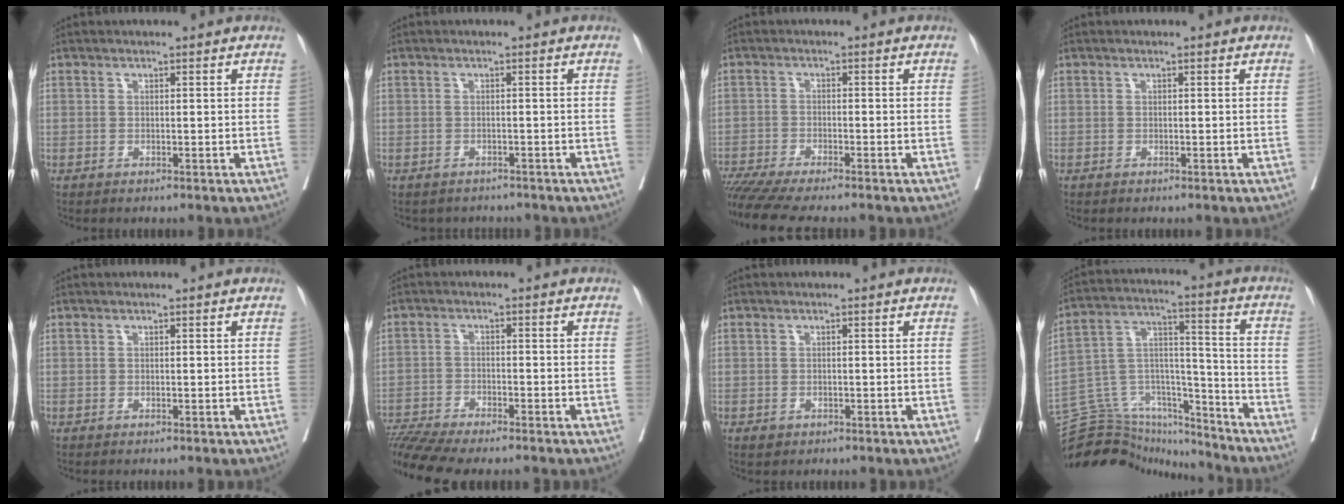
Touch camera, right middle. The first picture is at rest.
{"total": 5.1, "force": [-4.6, 1.9, 0.8], "torque": [-0.014, 0.002, -0.056]}
{"total": 12.3, "force": [-10.7, 0.5, 6.1], "torque": [-0.091, -0.021, -0.172]}
{"total": 0.0}
{"total": 0.0}
{"total": 10.6, "force": [-9.6, 0.3, 4.5], "torque": [-0.081, 0.000, -0.159]}
{"total": 1.4, "force": [-0.8, 0.9, 0.6], "torque": [-0.012, -0.001, -0.008]}
{"total": 18.5, "force": [-17.5, 4.7, 3.6], "torque": [-0.065, 0.056, -0.286]}